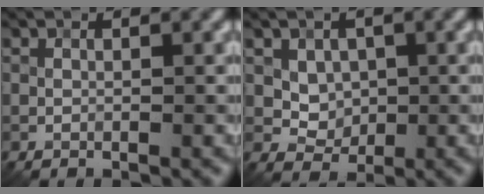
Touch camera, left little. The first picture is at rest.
{"total": 2.5, "force": [0.7, 2.1, 1.2], "torque": [-0.023, -0.009, 0.021]}